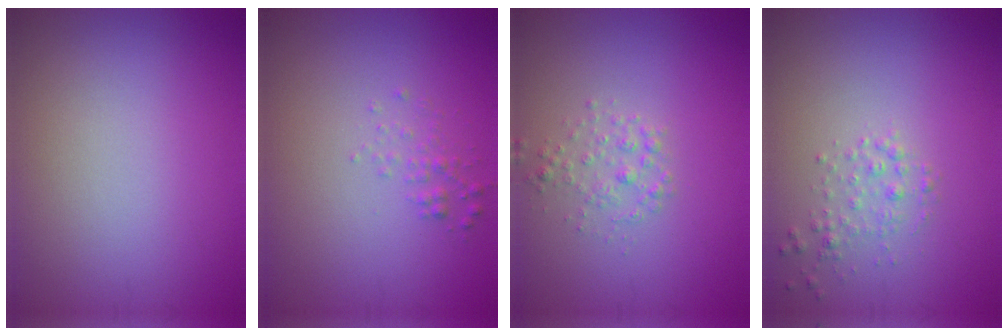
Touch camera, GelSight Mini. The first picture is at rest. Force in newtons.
{"total": 1.1, "press": 1.1, "slide": 0.0}
{"total": 1.5, "press": 1.5, "slide": 0.0}
{"total": 1.4, "press": 1.4, "slide": 0.1}